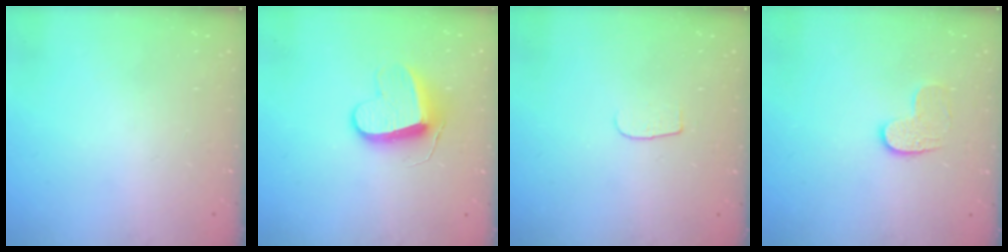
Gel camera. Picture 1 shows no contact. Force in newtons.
{"total": 9.9, "press": 9.8, "slide": 0.8}
{"total": 4.2, "press": 4.2, "slide": 0.4}
{"total": 6.2, "press": 6.2, "slide": 0.3}